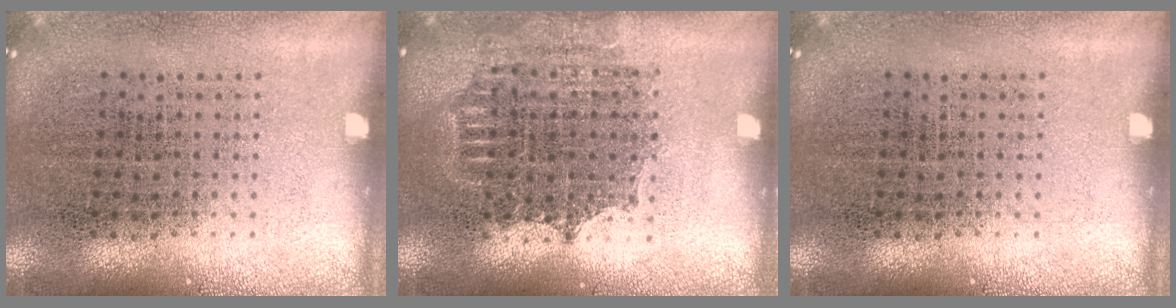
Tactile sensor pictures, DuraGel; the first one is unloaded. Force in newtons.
{"total": 1.4, "press": 1.2, "slide": 0.7}
{"total": 0.0}